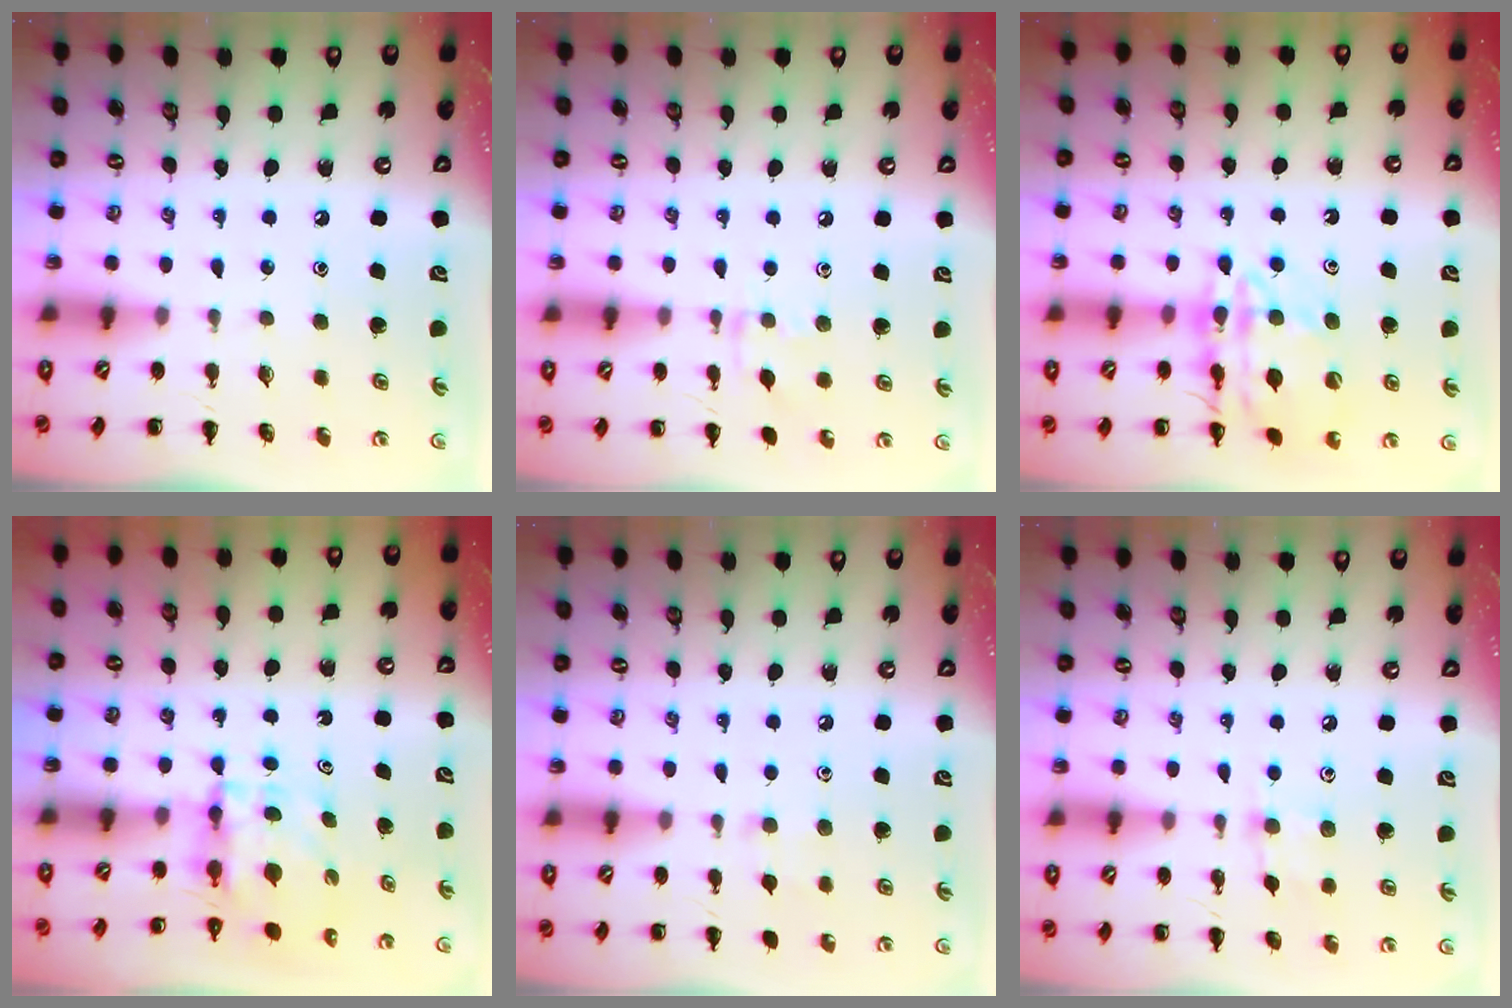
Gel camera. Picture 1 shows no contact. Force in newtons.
{"total": 5.5, "press": 5.4, "slide": 1.2}
{"total": 15.6, "press": 15.4, "slide": 2.3}
{"total": 3.9, "press": 3.9, "slide": 0.3}
{"total": 5.8, "press": 5.4, "slide": 2.1}
{"total": 6.0, "press": 5.7, "slide": 1.8}